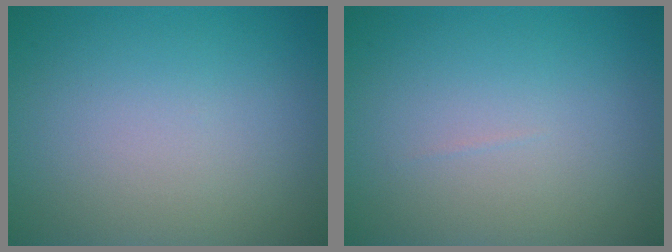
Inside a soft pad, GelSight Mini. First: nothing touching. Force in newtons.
{"total": 0.0}